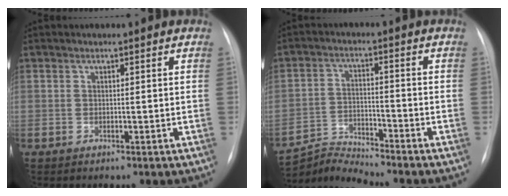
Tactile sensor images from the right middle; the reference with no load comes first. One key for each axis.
{"total": 5.9, "fx": -5.6, "fy": -1.7, "fz": -1.3, "tx": 0.009, "ty": -0.007, "tz": -0.104}